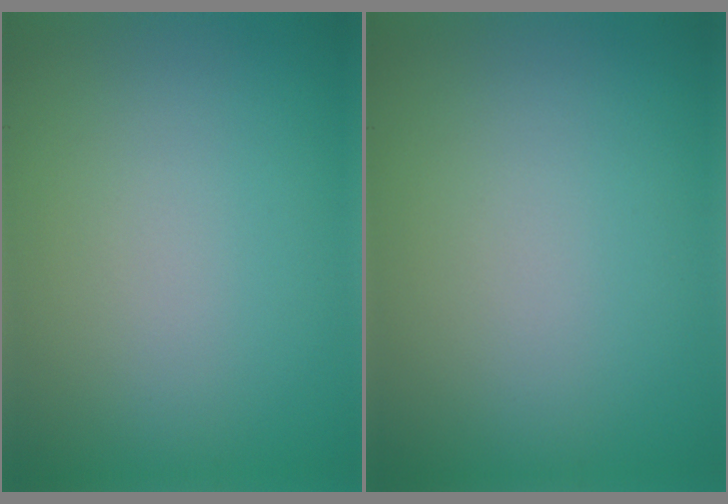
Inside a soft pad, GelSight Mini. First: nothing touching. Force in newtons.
{"total": 0.0}